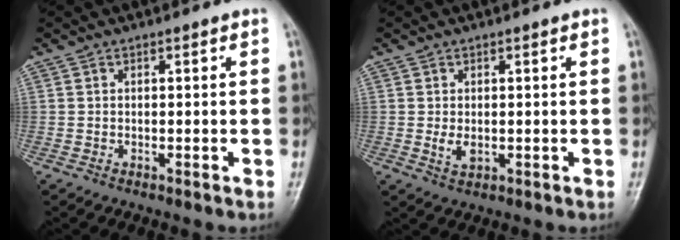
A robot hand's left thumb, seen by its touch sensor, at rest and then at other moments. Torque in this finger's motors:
{"motor_torque": [-0.05, 0.19, 0.44, 0.07, 0.02]}